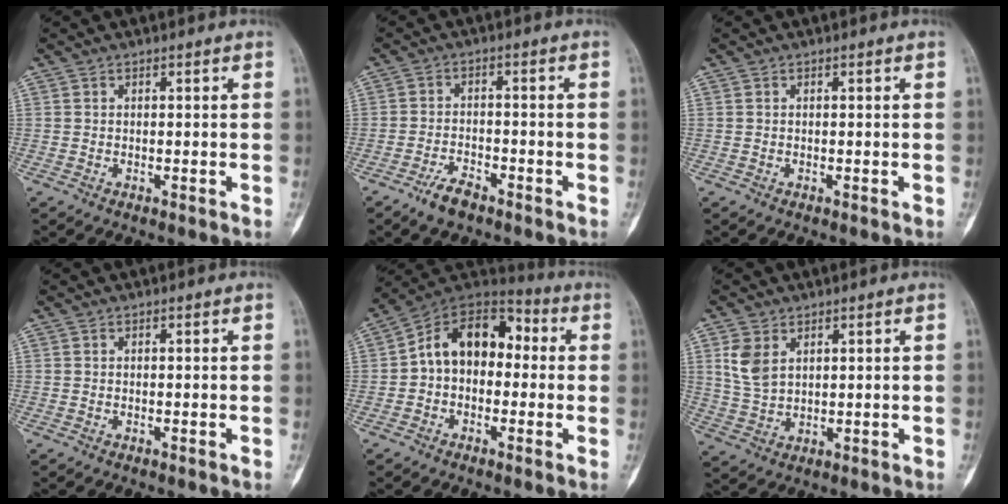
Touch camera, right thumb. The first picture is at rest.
{"total": 4.5, "force": [-3.3, 1.8, 2.5], "torque": [-0.050, 0.016, -0.062]}
{"total": 0.0}
{"total": 0.0}
{"total": 13.6, "force": [0.3, 9.5, 9.7], "torque": [-0.120, 0.050, -0.012]}
{"total": 6.1, "force": [2.5, 3.9, 3.9], "torque": [-0.071, -0.006, 0.061]}